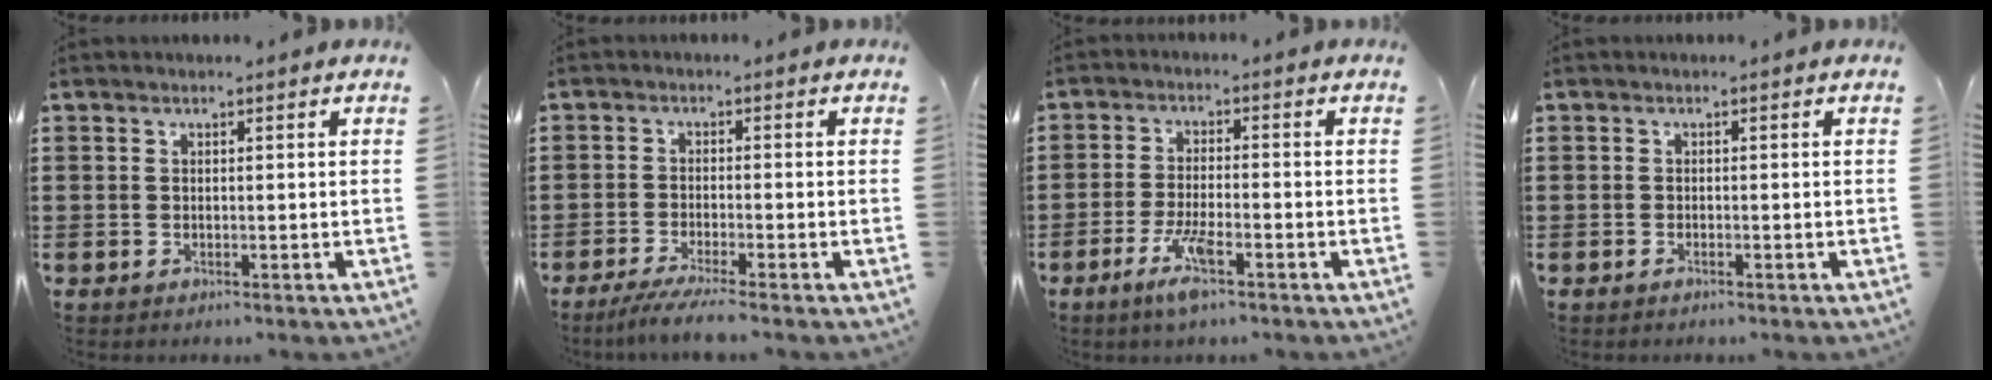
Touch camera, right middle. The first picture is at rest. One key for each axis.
{"total": 3.1, "fx": -2.6, "fy": -0.4, "fz": 1.7, "tx": -0.035, "ty": -0.010, "tz": -0.051}
{"total": 5.7, "fx": -3.1, "fy": 1.1, "fz": 4.7, "tx": -0.101, "ty": -0.008, "tz": -0.058}
{"total": 0.5, "fx": -0.4, "fy": 0.1, "fz": 0.3, "tx": -0.007, "ty": -0.002, "tz": -0.007}